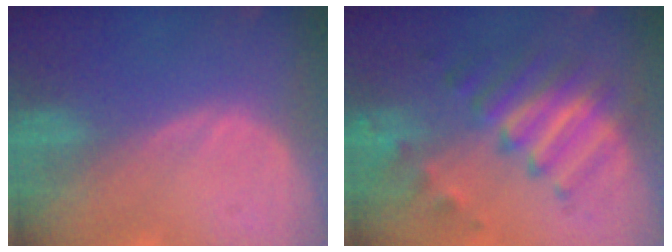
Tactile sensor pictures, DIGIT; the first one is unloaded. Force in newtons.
{"total": 8.5, "press": 8.2, "slide": 2.0}